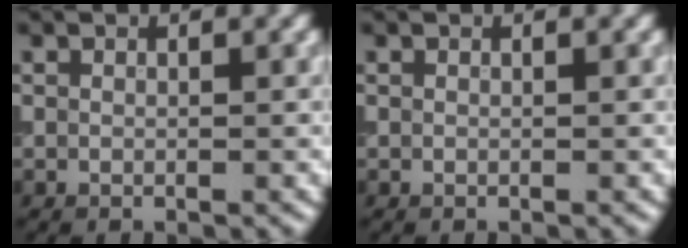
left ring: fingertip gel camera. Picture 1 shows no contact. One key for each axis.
{"total": 0.0}